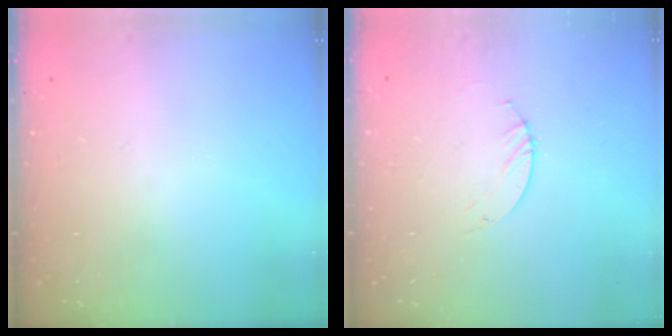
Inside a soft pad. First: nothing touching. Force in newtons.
{"total": 0.9, "press": 0.8, "slide": 0.2}